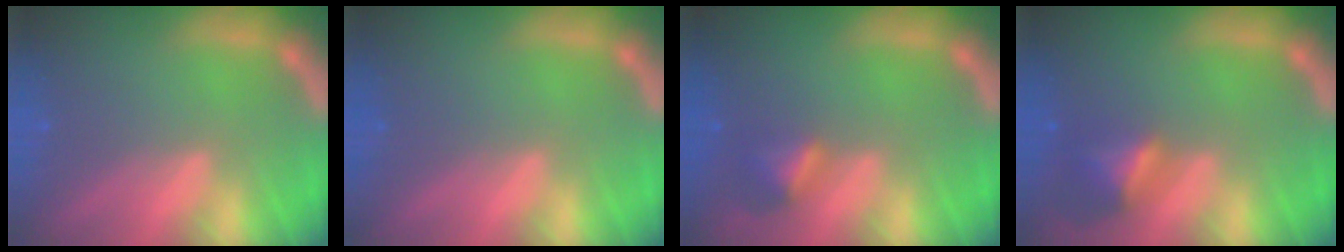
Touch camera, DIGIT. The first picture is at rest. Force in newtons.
{"total": 0.0}
{"total": 2.4}
{"total": 3.5}